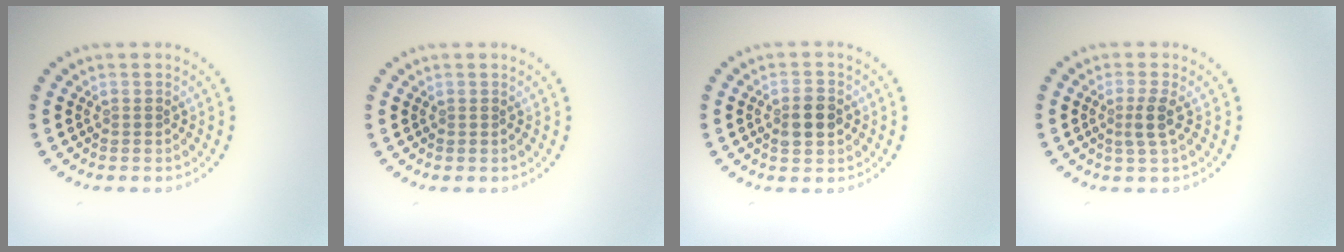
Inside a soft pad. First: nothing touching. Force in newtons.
{"total": 0.0}
{"total": 2.8, "press": 2.8, "slide": 0.2}
{"total": 1.7, "press": 1.3, "slide": 1.1}